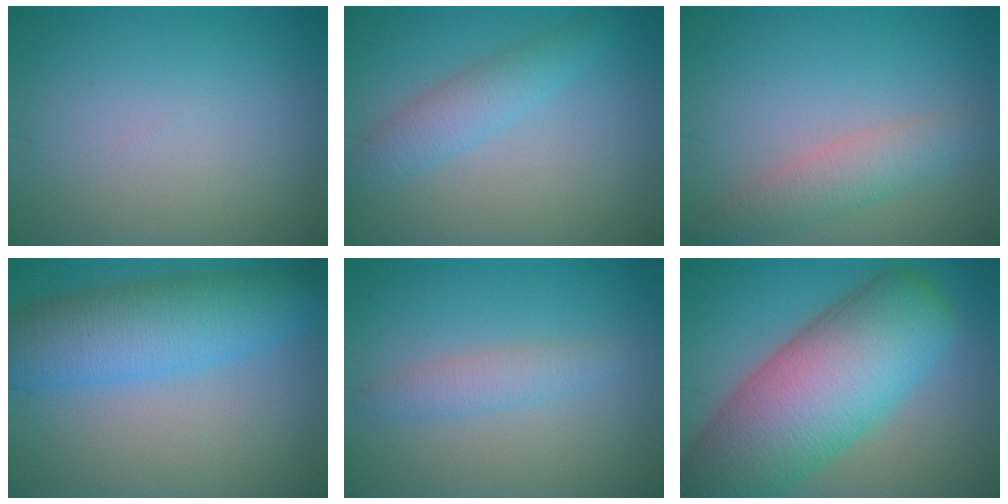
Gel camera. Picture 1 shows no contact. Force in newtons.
{"total": 2.9, "press": 2.9, "slide": 0.1}
{"total": 3.1, "press": 3.1, "slide": 0.2}
{"total": 7.9, "press": 7.9, "slide": 0.2}
{"total": 2.1, "press": 2.1, "slide": 0.1}
{"total": 14.4, "press": 14.4, "slide": 0.6}